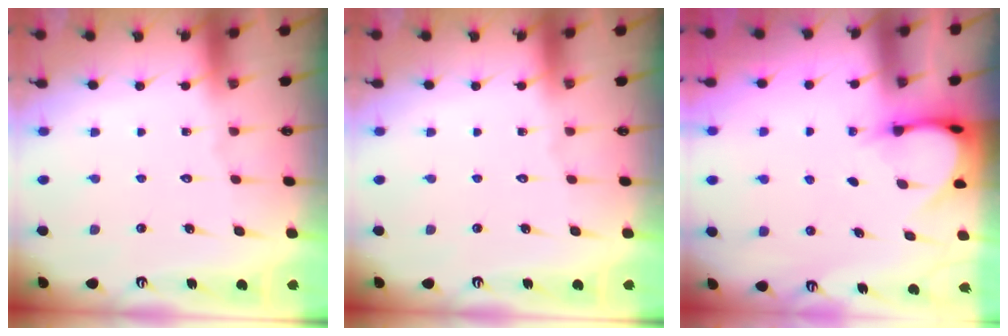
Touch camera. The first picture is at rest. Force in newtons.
{"total": 0.0}
{"total": 3.9, "press": 3.9, "slide": 0.3}